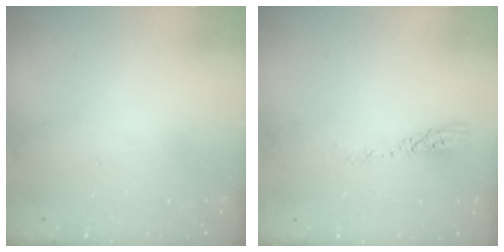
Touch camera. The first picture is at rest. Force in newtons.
{"total": 3.7, "press": 3.7, "slide": 0.2}